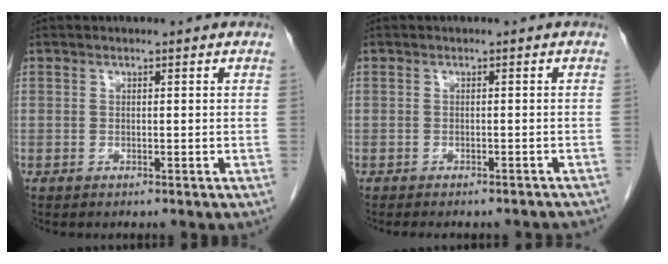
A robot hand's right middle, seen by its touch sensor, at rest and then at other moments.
{"total": 8.5, "force": [-7.7, 2.1, 2.9], "torque": [-0.032, -0.007, -0.080]}